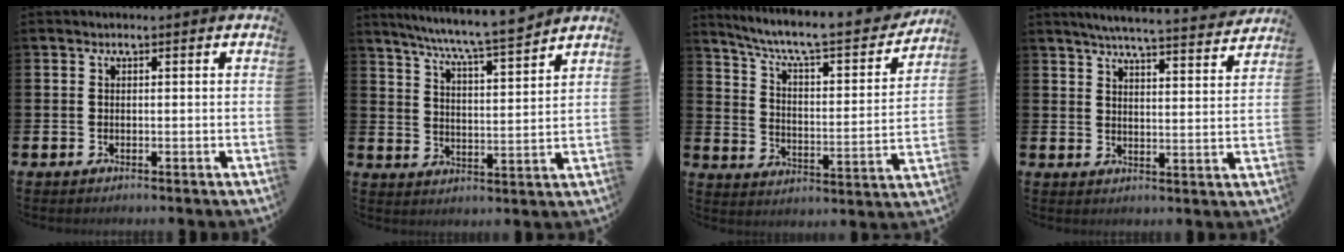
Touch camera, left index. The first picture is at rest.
{"total": 7.6, "force": [7.1, -0.3, 2.5], "torque": [-0.076, -0.052, 0.124]}
{"total": 8.5, "force": [7.4, 1.5, 4.0], "torque": [-0.099, -0.055, 0.117]}
{"total": 6.0, "force": [5.8, -0.1, 1.7], "torque": [-0.035, -0.043, 0.098]}